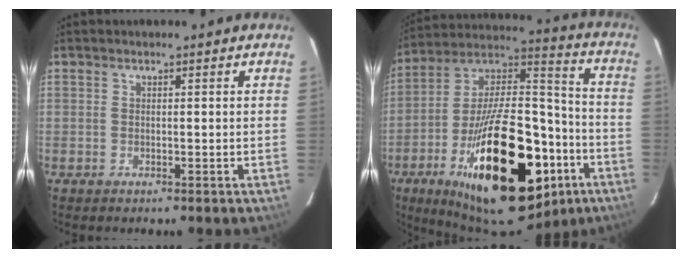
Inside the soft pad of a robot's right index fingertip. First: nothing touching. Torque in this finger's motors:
{"motor_torque": [1.70, -0.44, 1.05, 0.21]}